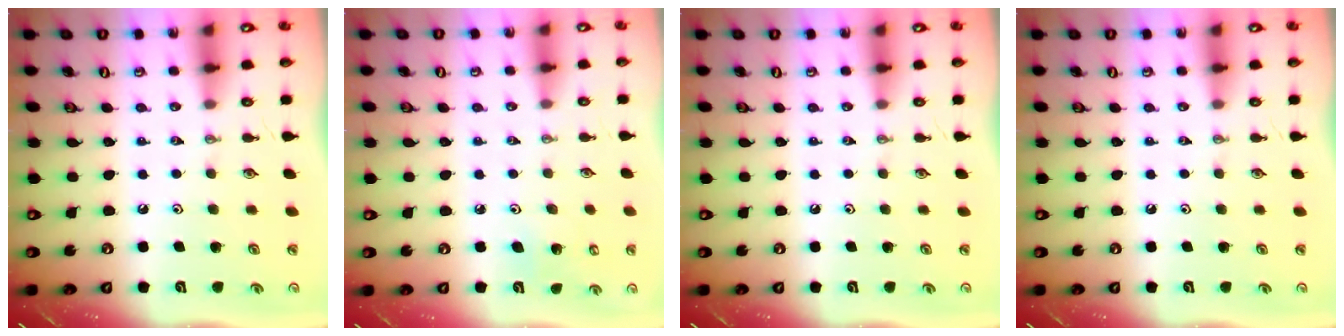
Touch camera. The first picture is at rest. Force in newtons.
{"total": 4.8, "press": 4.7, "slide": 0.9}
{"total": 0.0}
{"total": 0.0}